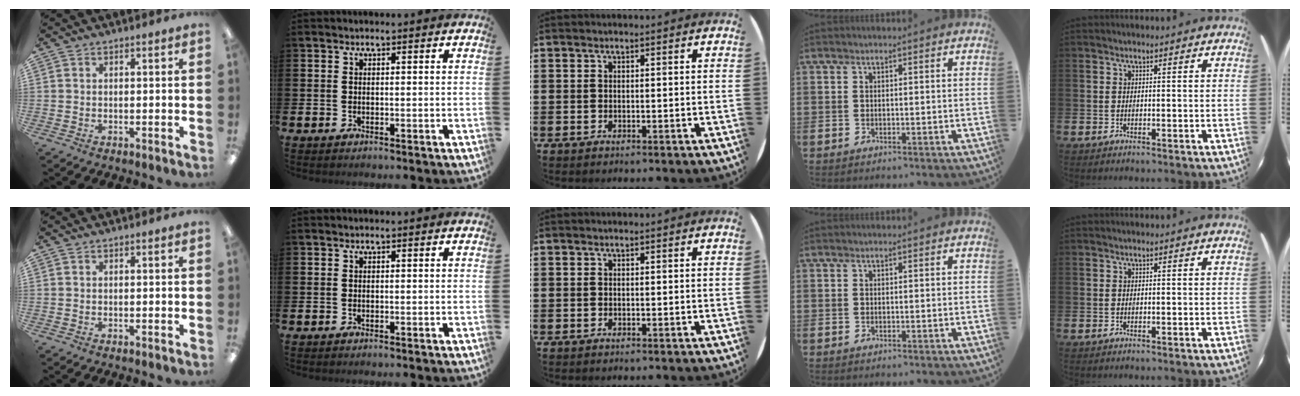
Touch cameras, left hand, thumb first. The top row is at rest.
{}